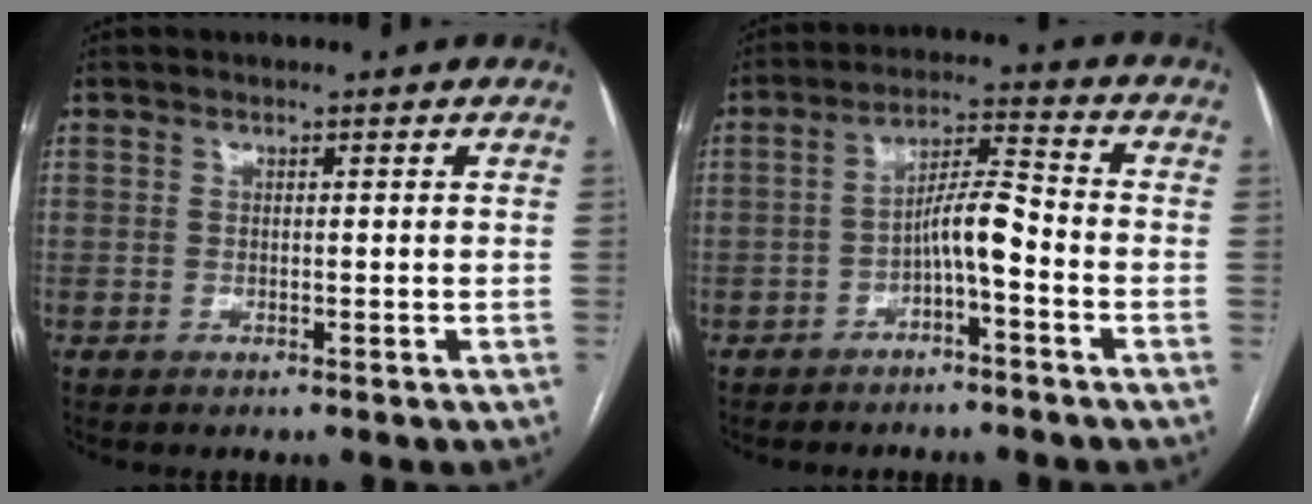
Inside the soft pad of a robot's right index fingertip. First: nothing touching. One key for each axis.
{"total": 6.1, "fx": -2.4, "fy": 0.8, "fz": 5.6, "tx": -0.098, "ty": 0.023, "tz": -0.040}